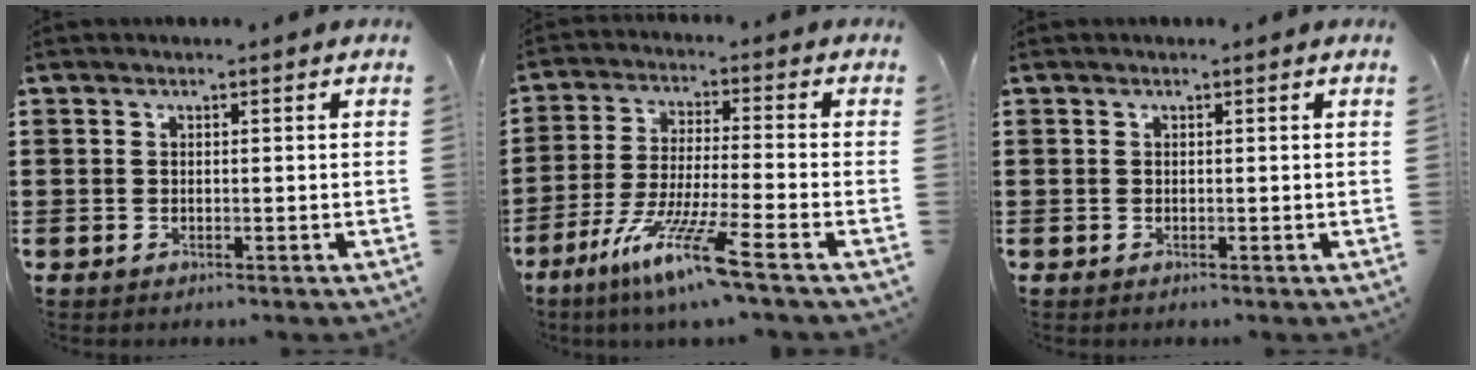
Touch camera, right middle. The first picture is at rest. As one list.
[{"total": 10.1, "force": [-7.0, -0.2, 7.3], "torque": [-0.151, -0.013, -0.138]}, {"total": 0.0}]